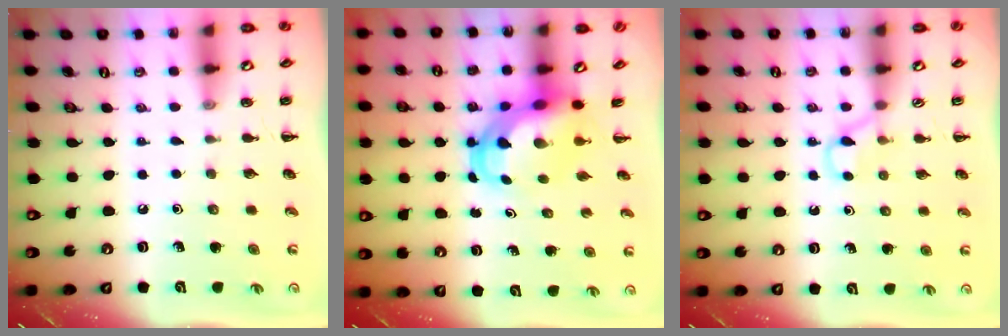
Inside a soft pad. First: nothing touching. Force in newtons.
{"total": 5.7, "press": 5.6, "slide": 1.3}
{"total": 2.7, "press": 2.4, "slide": 1.1}